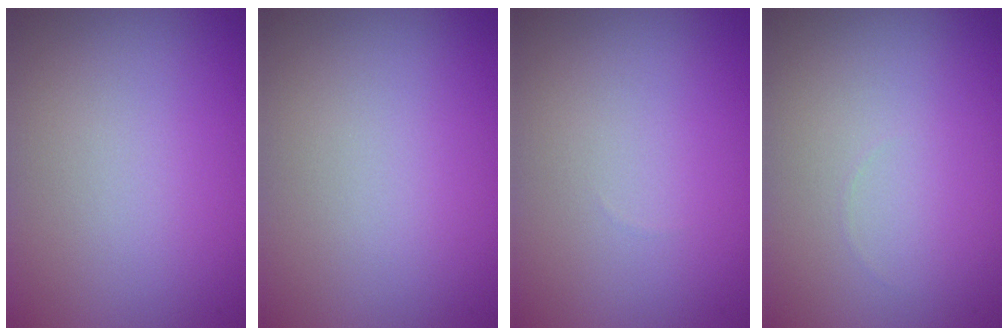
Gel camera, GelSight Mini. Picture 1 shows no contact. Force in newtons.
{"total": 0.0}
{"total": 0.0}
{"total": 0.0}